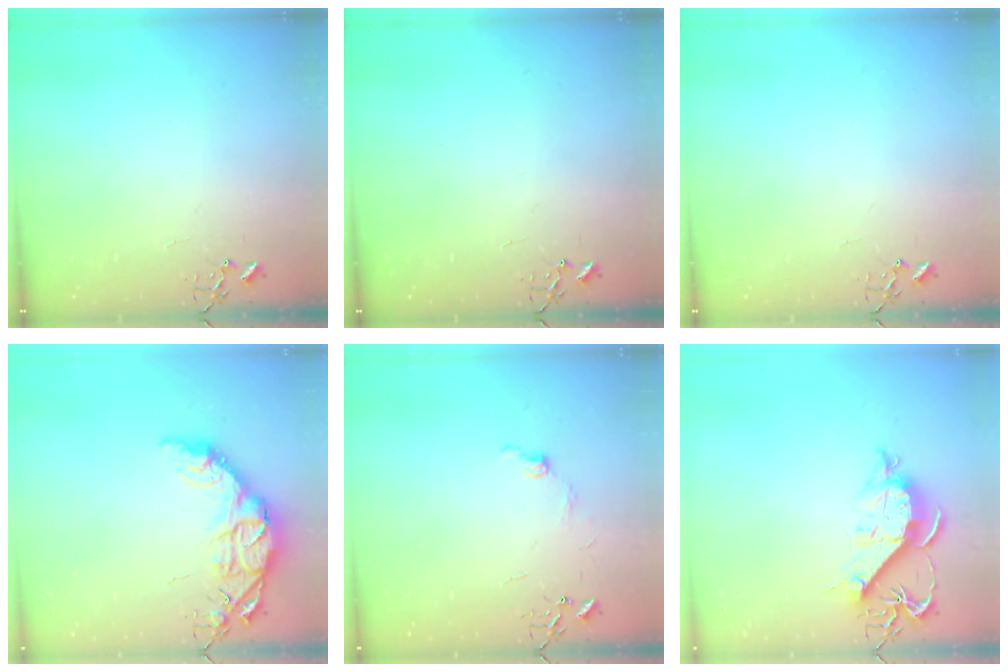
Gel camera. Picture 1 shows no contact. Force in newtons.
{"total": 0.0}
{"total": 0.0}
{"total": 14.4, "press": 14.4, "slide": 1.1}
{"total": 5.9, "press": 5.9, "slide": 0.8}
{"total": 10.9, "press": 10.9, "slide": 0.8}